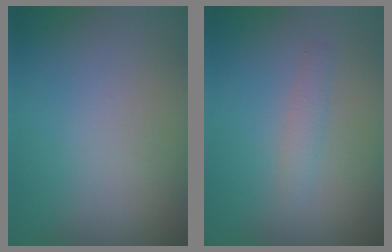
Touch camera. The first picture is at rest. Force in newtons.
{"total": 1.1, "press": 1.1, "slide": 0.0}